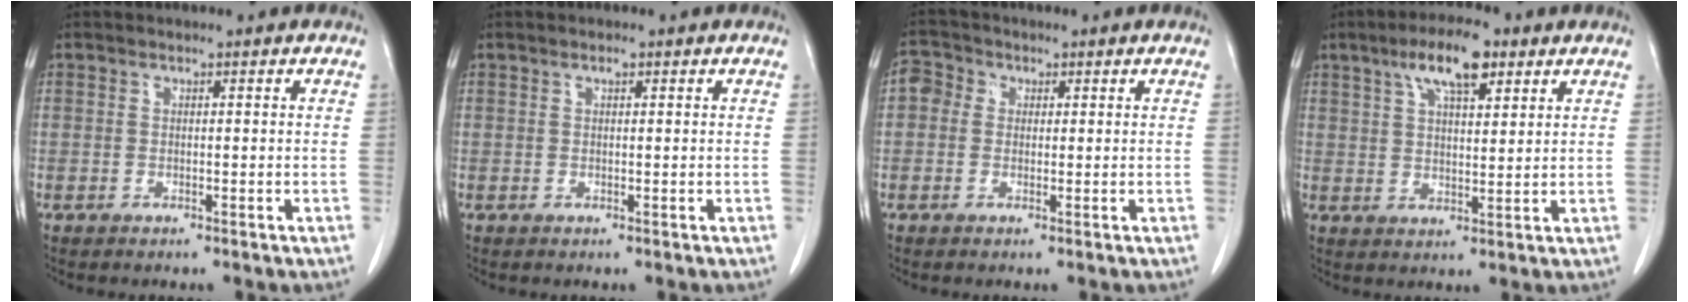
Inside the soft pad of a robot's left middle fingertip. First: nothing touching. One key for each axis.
{"total": 0.6, "fx": 0.4, "fy": 0.1, "fz": 0.5, "tx": -0.012, "ty": -0.001, "tz": 0.005}
{"total": 3.6, "fx": 0.7, "fy": 3.2, "fz": 1.4, "tx": -0.026, "ty": 0.015, "tz": 0.008}
{"total": 8.2, "fx": 4.7, "fy": 2.4, "fz": 6.3, "tx": -0.118, "ty": 0.013, "tz": 0.080}